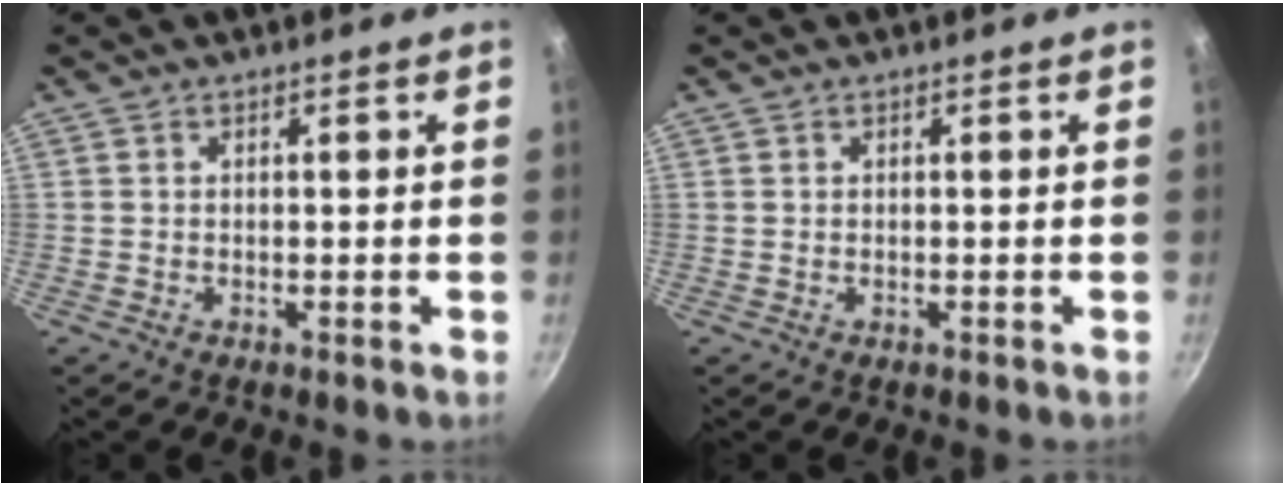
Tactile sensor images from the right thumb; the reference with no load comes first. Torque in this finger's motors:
{"motor_torque": [-0.10, 0.05, 0.05, 0.04, 0.01]}